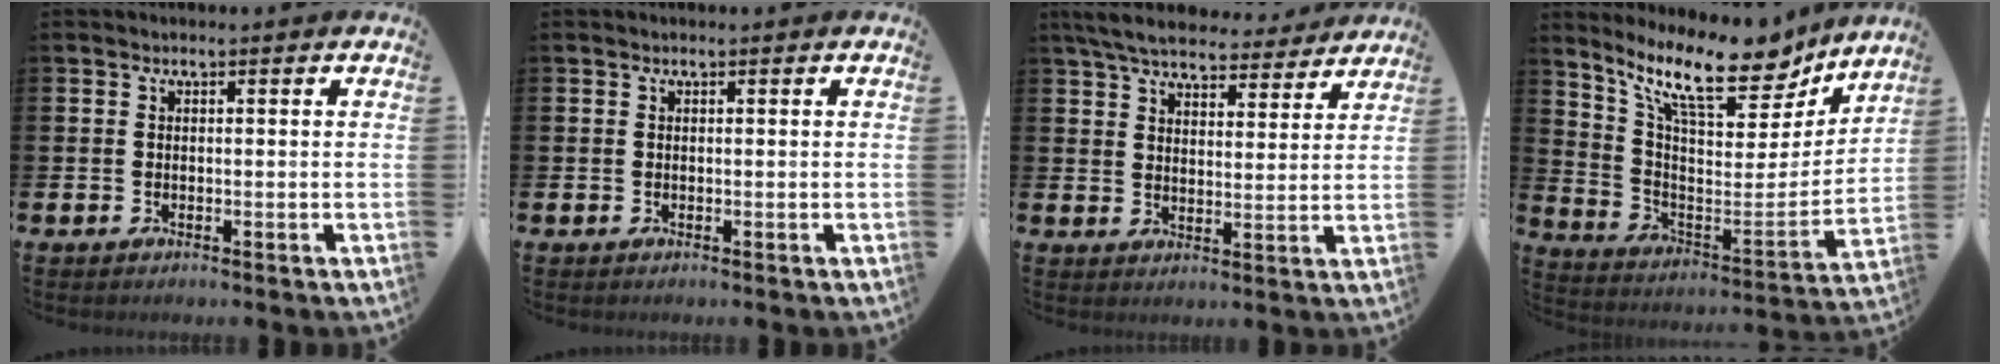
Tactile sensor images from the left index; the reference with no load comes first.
{"total": 0.0}
{"total": 6.6, "force": [6.2, 1.5, 1.4], "torque": [-0.053, -0.034, 0.112]}
{"total": 13.0, "force": [10.5, 4.1, 6.5], "torque": [-0.151, -0.073, 0.179]}